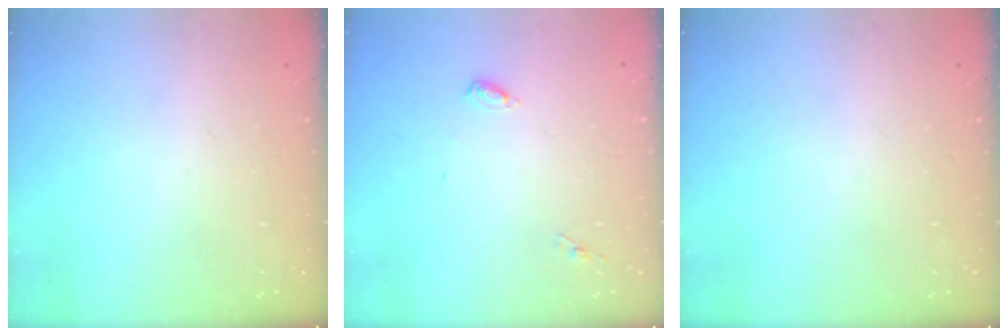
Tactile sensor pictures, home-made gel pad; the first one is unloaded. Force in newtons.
{"total": 4.6, "press": 4.6, "slide": 0.4}
{"total": 0.0}